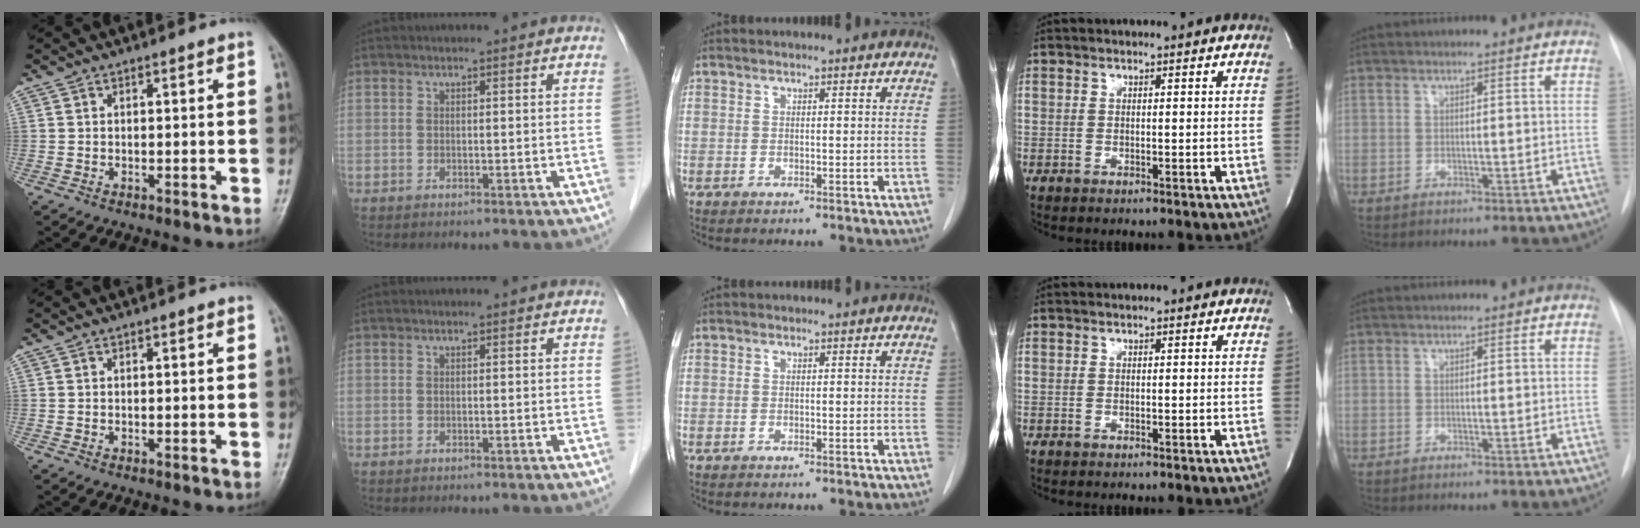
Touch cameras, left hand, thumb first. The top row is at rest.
{}